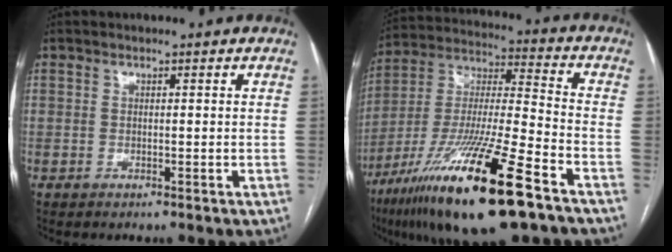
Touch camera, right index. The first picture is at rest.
{"total": 23.6, "force": [-13.7, 1.9, 19.2], "torque": [-0.361, -0.047, -0.244]}